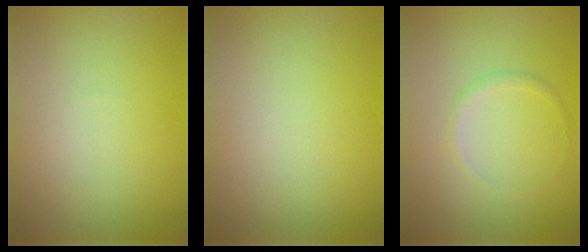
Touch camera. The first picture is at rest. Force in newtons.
{"total": 0.0}
{"total": 1.0, "press": 1.0, "slide": 0.1}